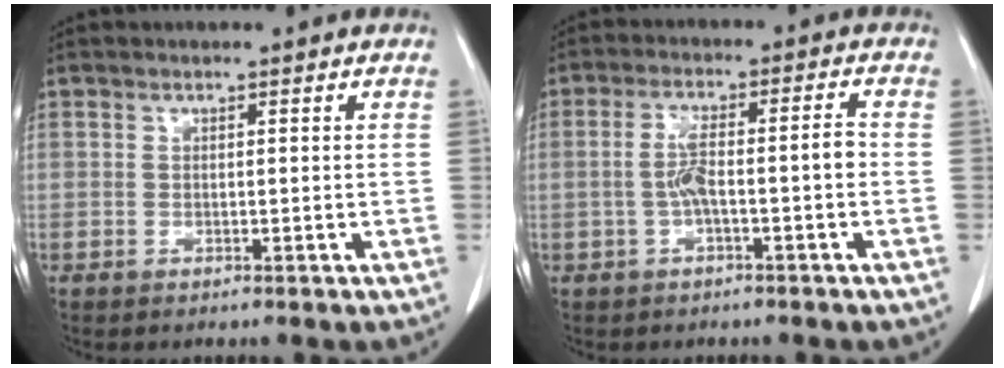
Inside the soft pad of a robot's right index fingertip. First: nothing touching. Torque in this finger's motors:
{"motor_torque": [0.41, -0.01, 0.15, 0.05]}